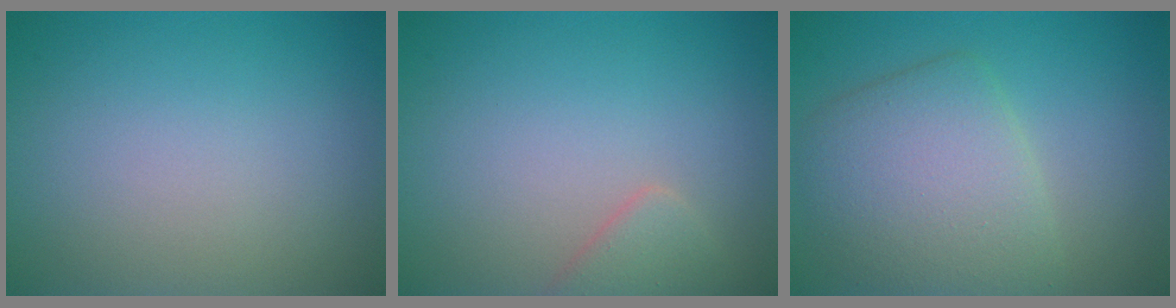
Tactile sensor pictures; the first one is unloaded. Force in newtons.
{"total": 1.9, "press": 1.9, "slide": 0.2}
{"total": 5.9, "press": 5.9, "slide": 0.2}